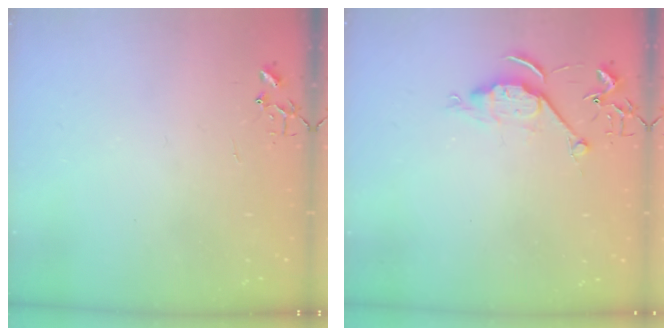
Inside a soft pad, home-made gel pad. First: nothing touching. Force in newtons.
{"total": 6.2, "press": 6.2, "slide": 0.5}